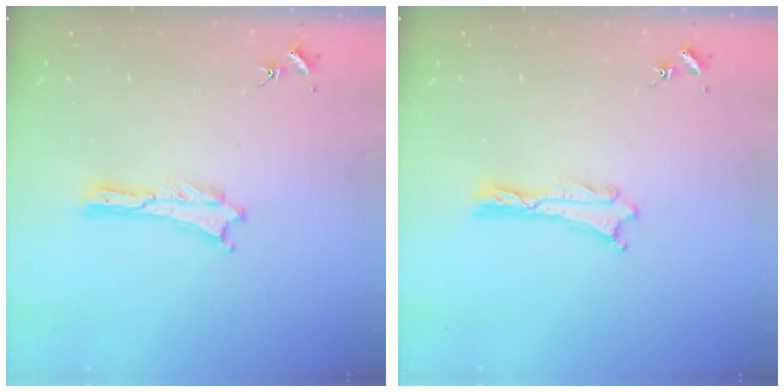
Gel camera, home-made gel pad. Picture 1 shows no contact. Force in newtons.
{"total": 0.0}